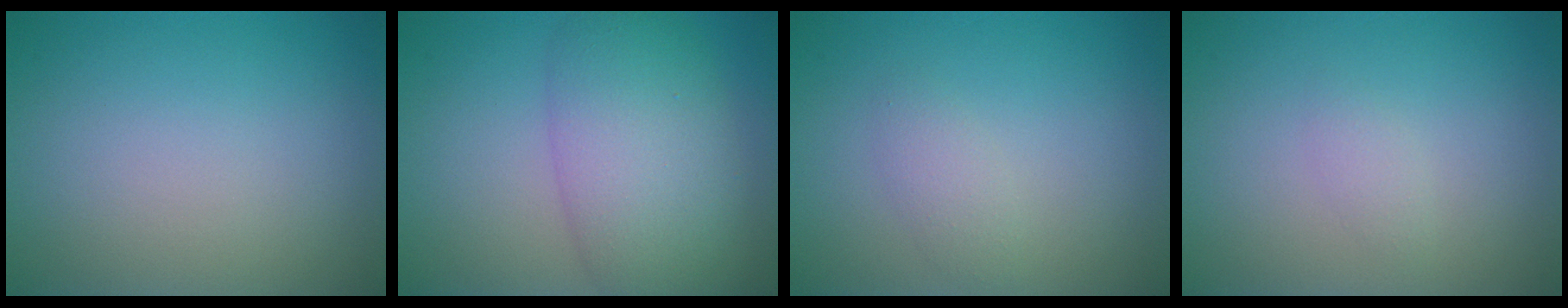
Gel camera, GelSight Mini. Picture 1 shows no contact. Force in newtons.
{"total": 7.7, "press": 7.7, "slide": 0.4}
{"total": 1.4, "press": 1.4, "slide": 0.1}
{"total": 0.9, "press": 0.9, "slide": 0.0}